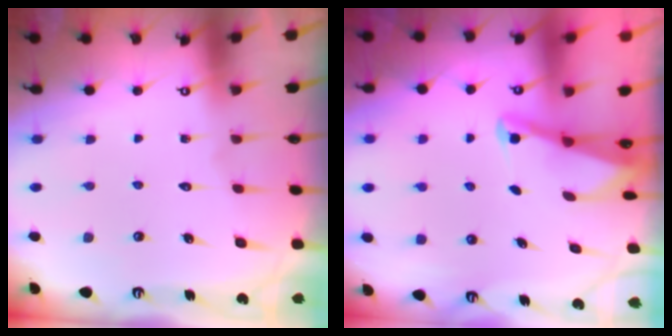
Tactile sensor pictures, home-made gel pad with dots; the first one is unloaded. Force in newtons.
{"total": 2.0, "press": 2.0, "slide": 0.4}